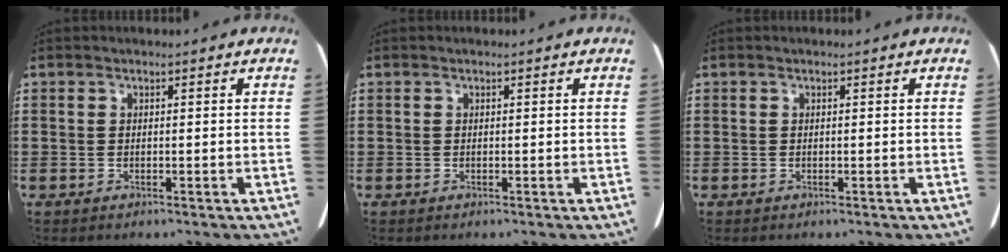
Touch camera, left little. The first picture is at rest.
{"total": 0.0}
{"total": 0.0}